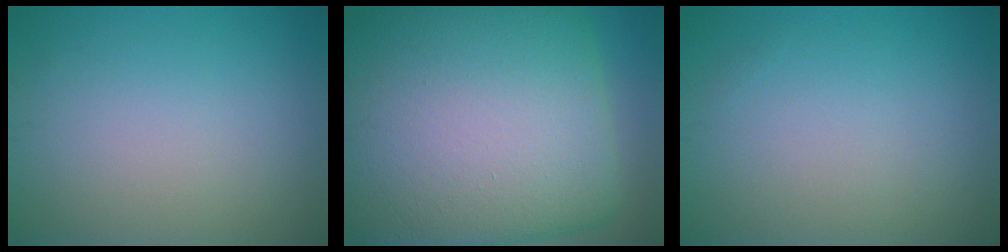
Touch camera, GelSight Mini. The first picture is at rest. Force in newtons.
{"total": 21.4, "press": 21.4, "slide": 0.5}
{"total": 0.0}